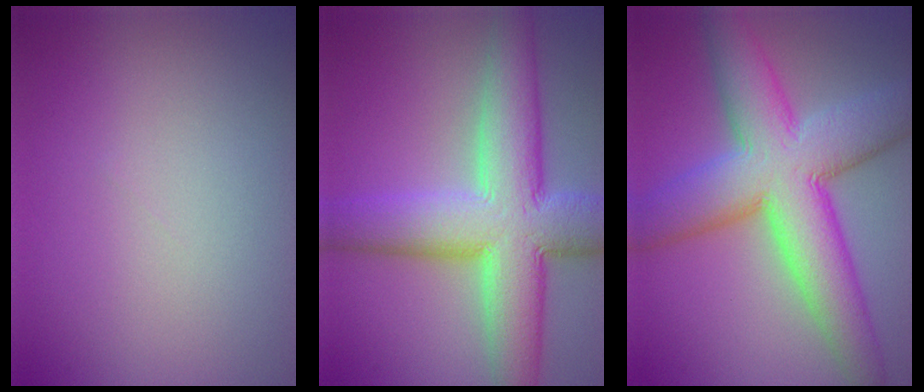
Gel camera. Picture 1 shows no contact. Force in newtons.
{"total": 10.7, "press": 10.7, "slide": 0.4}
{"total": 11.4, "press": 11.4, "slide": 0.2}